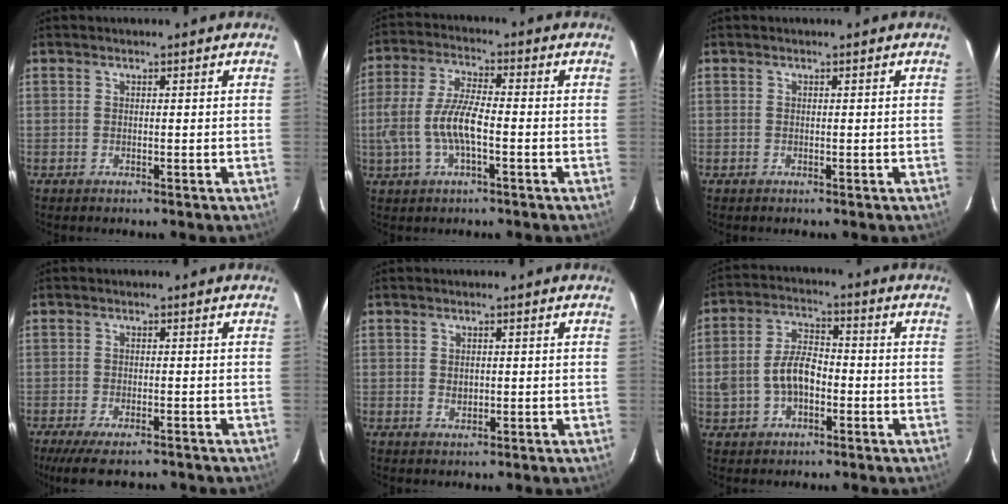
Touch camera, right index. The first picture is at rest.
{"total": 10.2, "force": [-2.3, 3.0, 9.5], "torque": [-0.202, 0.001, -0.043]}
{"total": 0.0}
{"total": 8.6, "force": [-6.9, 2.3, 4.6], "torque": [-0.105, -0.029, -0.113]}
{"total": 1.6, "force": [0.0, 1.3, 1.0], "torque": [-0.013, 0.000, 0.002]}
{"total": 8.6, "force": [-2.0, 5.3, 6.6], "torque": [-0.133, 0.015, -0.028]}